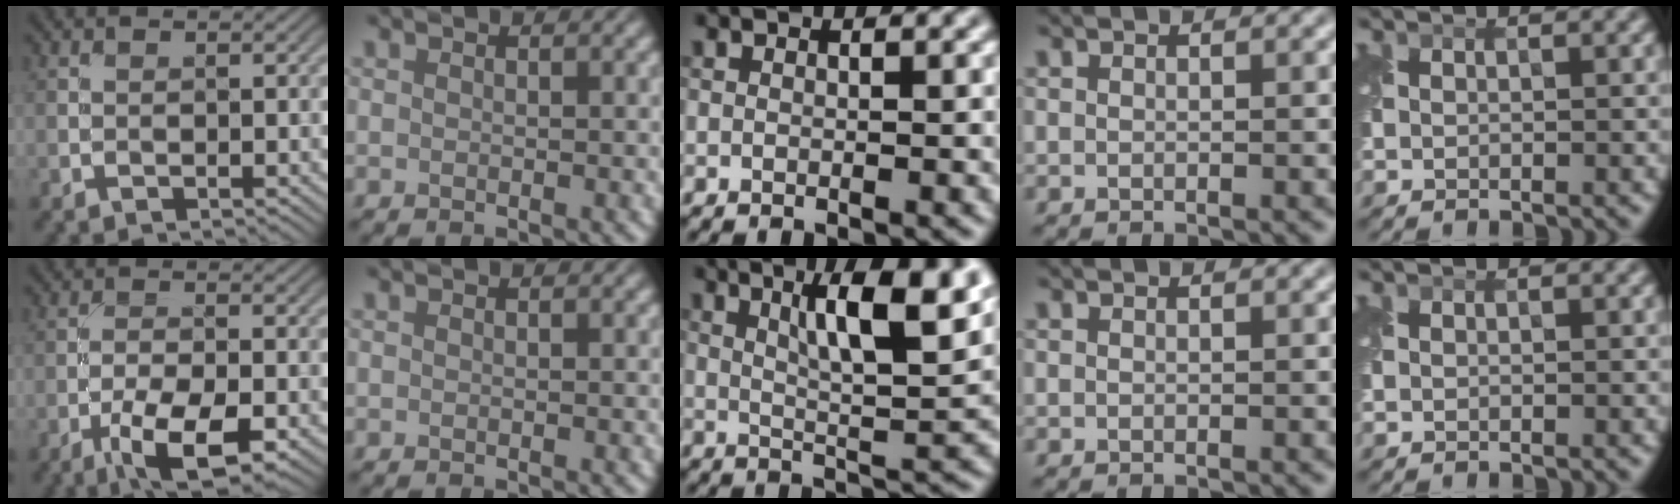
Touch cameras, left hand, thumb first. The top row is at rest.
{"thumb": {"total": 8.7, "force": [-4.6, 3.0, 6.8], "torque": [-0.123, -0.009, -0.080]}, "middle": {"total": 8.5, "force": [3.7, 1.8, 7.5], "torque": [-0.108, 0.005, 0.061]}}